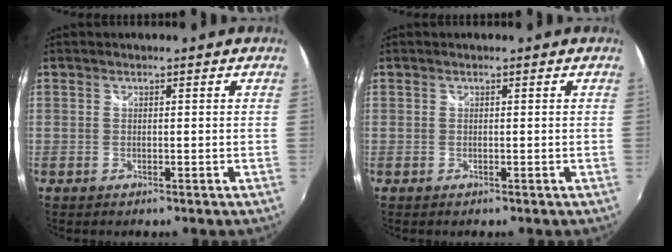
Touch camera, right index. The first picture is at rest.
{"total": 0.0}